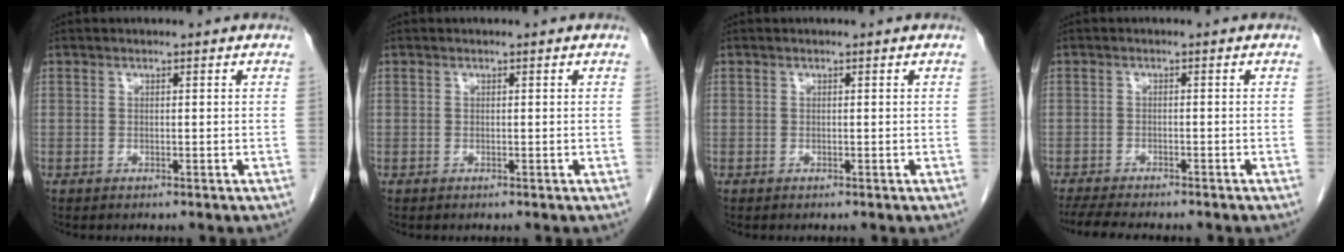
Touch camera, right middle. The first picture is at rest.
{"total": 0.0}
{"total": 0.0}
{"total": 8.2, "force": [-7.0, 1.4, 3.9], "torque": [-0.064, -0.011, -0.104]}